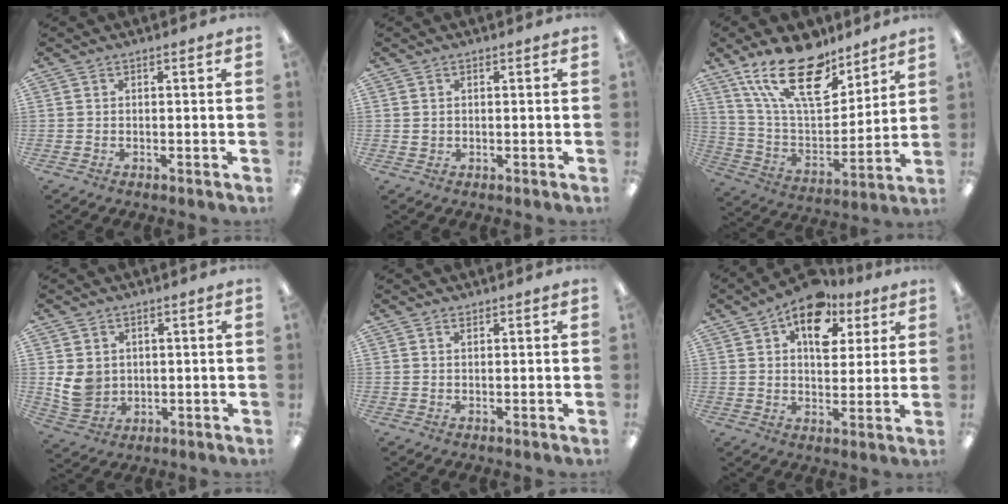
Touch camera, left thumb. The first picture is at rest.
{"total": 0.9, "force": [0.4, 0.8, 0.2], "torque": [-0.006, 0.004, 0.006]}
{"total": 22.8, "force": [14.9, 10.4, 13.8], "torque": [-0.262, -0.080, 0.262]}
{"total": 7.0, "force": [1.1, 6.2, 3.1], "torque": [-0.069, 0.003, 0.023]}
{"total": 0.8, "force": [0.6, 0.3, 0.4], "torque": [-0.008, 0.001, 0.011]}
{"total": 13.2, "force": [6.9, 7.9, 8.1], "torque": [-0.100, -0.026, 0.116]}